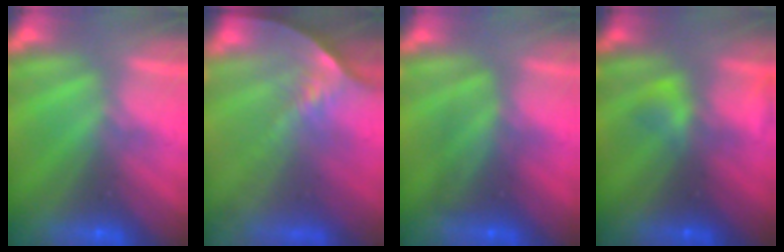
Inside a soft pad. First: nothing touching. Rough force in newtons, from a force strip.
{"total": 9.1}
{"total": 2.4}
{"total": 2.3}